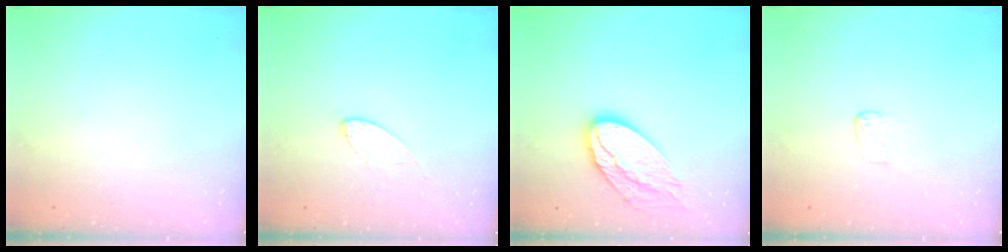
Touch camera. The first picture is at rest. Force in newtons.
{"total": 4.3, "press": 4.3, "slide": 0.3}
{"total": 15.1, "press": 15.1, "slide": 1.3}
{"total": 3.6, "press": 3.6, "slide": 0.2}